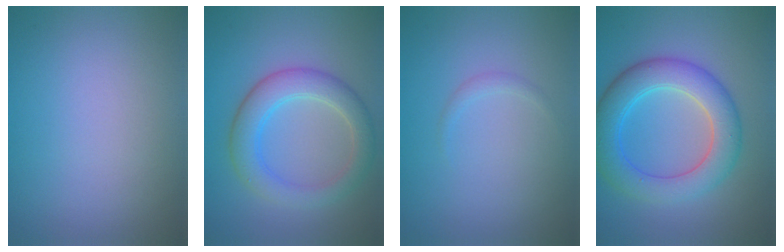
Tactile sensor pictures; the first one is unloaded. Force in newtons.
{"total": 4.5, "press": 4.5, "slide": 0.6}
{"total": 0.6, "press": 0.6, "slide": 0.0}
{"total": 6.3, "press": 6.3, "slide": 0.2}